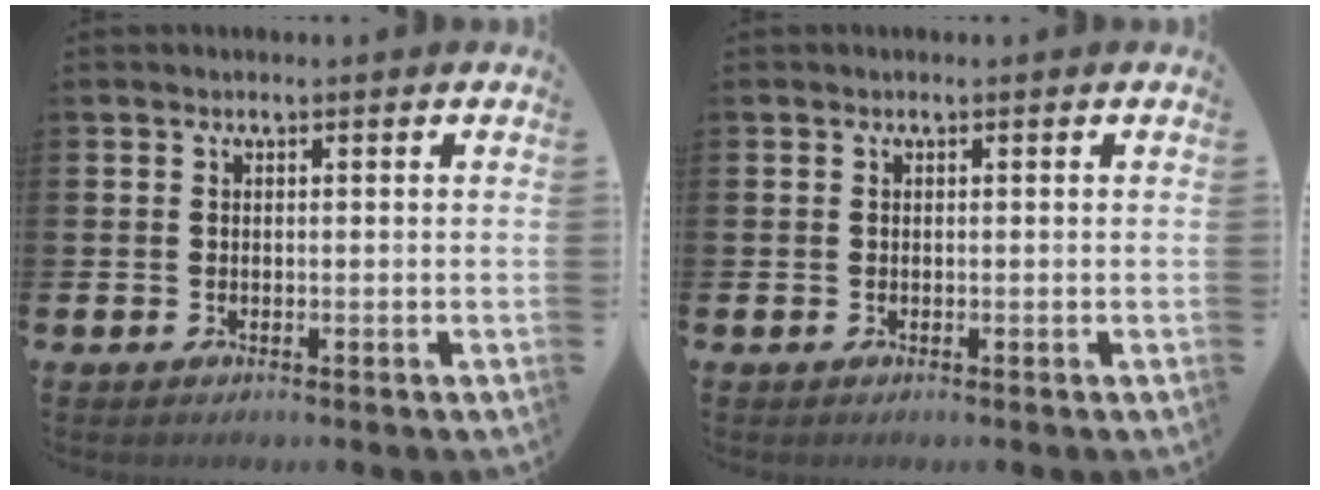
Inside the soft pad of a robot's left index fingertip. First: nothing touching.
{"total": 0.0}